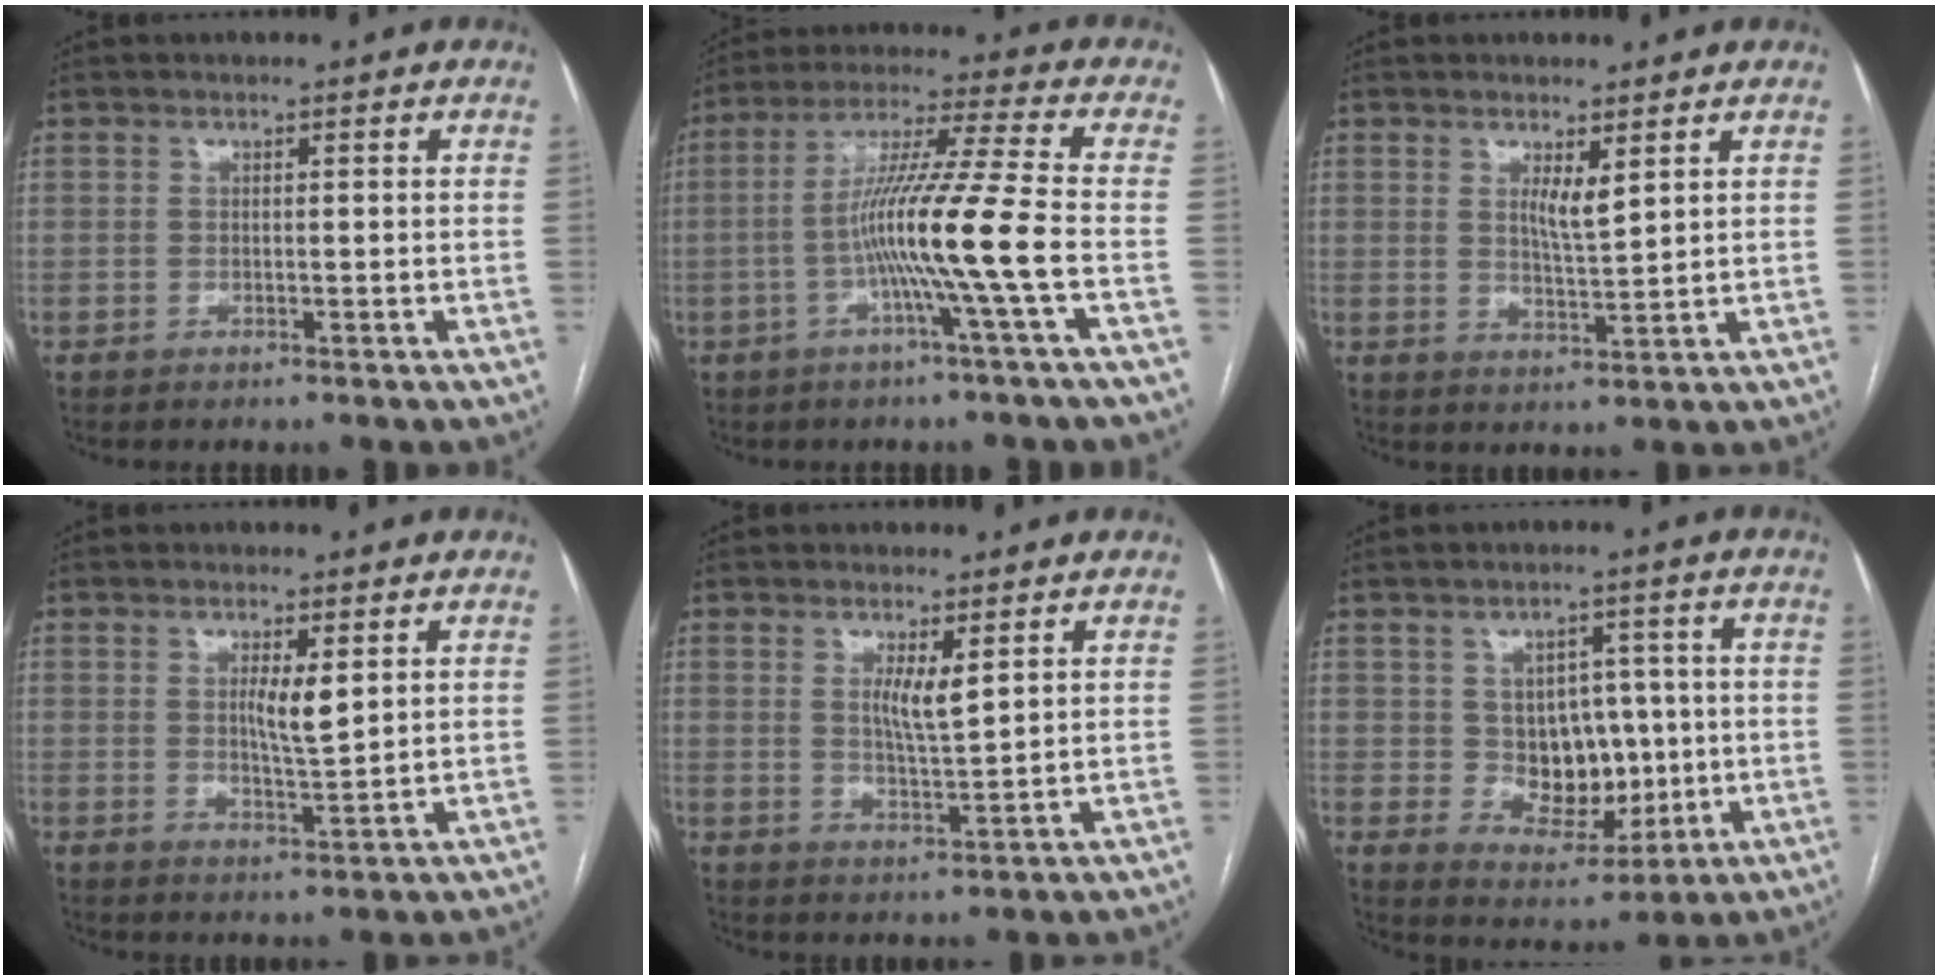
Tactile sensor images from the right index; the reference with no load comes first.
{"total": 12.8, "force": [-3.3, -2.2, 12.1], "torque": [-0.223, 0.002, -0.066]}
{"total": 3.4, "force": [1.6, 0.5, 3.0], "torque": [-0.056, -0.011, 0.033]}
{"total": 4.0, "force": [1.2, 0.6, 3.8], "torque": [-0.066, -0.008, 0.022]}
{"total": 4.0, "force": [1.6, 0.5, 3.7], "torque": [-0.068, -0.012, 0.031]}
{"total": 8.7, "force": [0.4, 6.5, 5.8], "torque": [-0.084, 0.014, 0.023]}